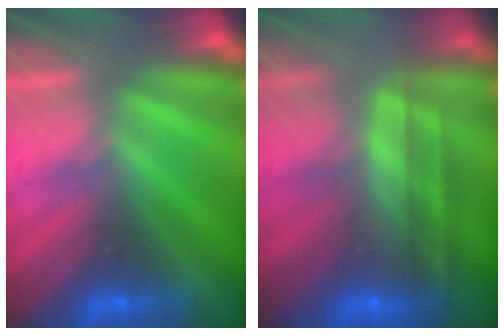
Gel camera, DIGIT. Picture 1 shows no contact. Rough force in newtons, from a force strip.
{"total": 8.0}